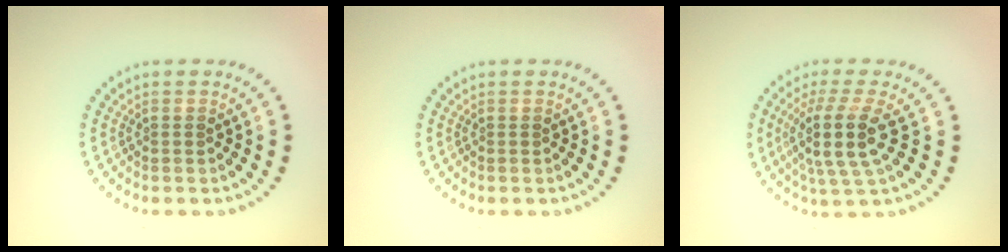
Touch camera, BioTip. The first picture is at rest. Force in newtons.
{"total": 0.0}
{"total": 4.7, "press": 3.8, "slide": 2.8}